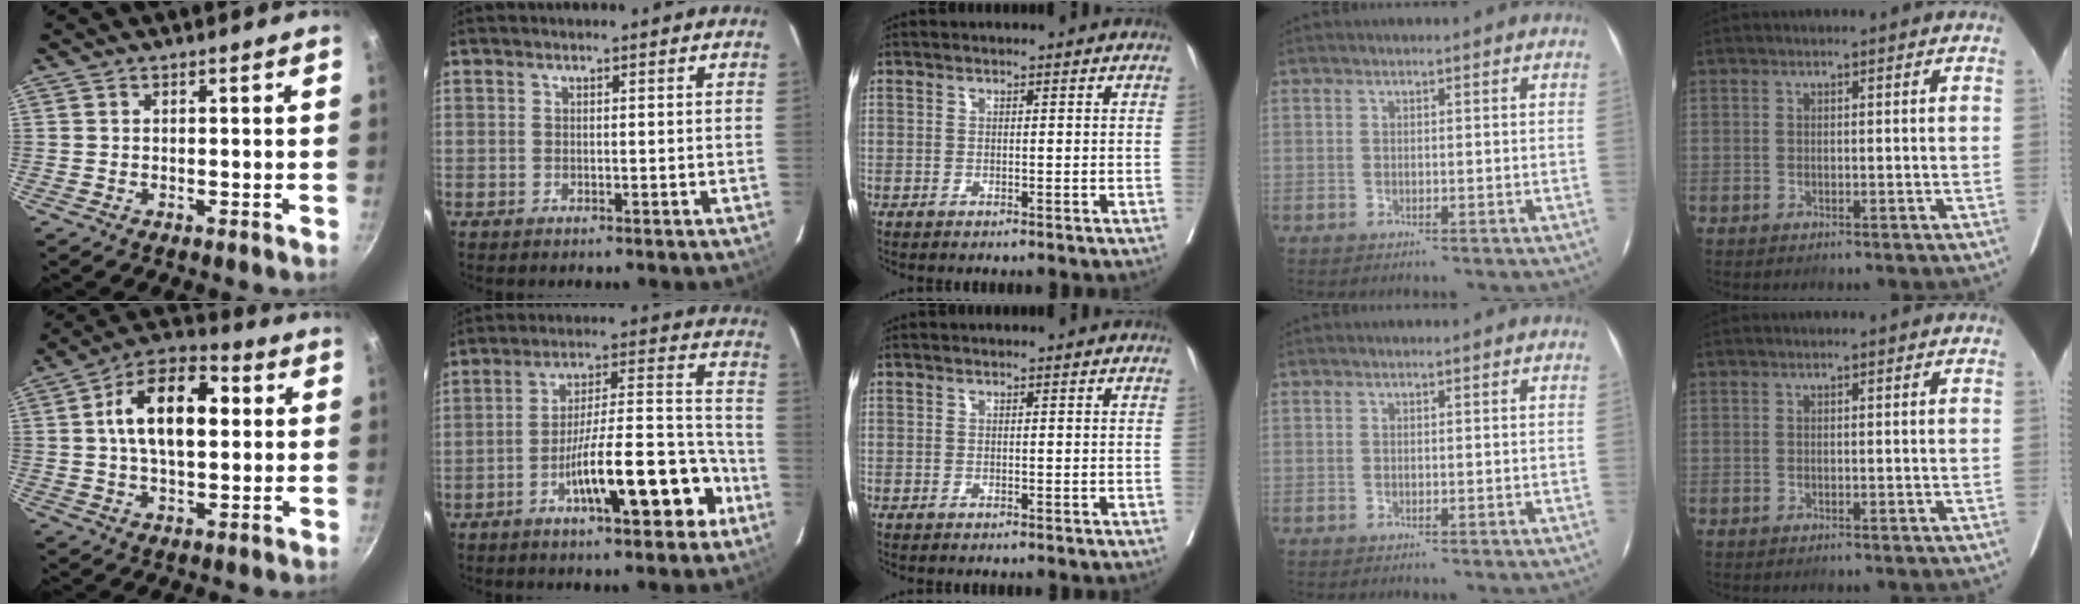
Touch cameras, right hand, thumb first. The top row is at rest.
{"thumb": {"total": 15.7, "force": [2.4, 8.6, 12.9], "torque": [-0.204, 0.021, 0.033]}, "index": {"total": 15.5, "force": [-7.3, 2.8, 13.4], "torque": [-0.211, 0.020, -0.110]}}